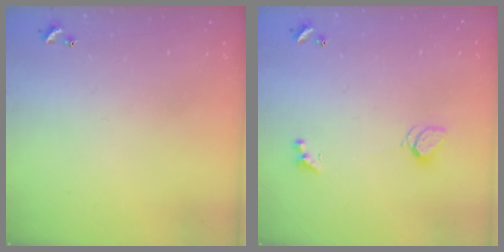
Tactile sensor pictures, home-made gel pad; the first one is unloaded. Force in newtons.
{"total": 2.2, "press": 2.1, "slide": 0.4}